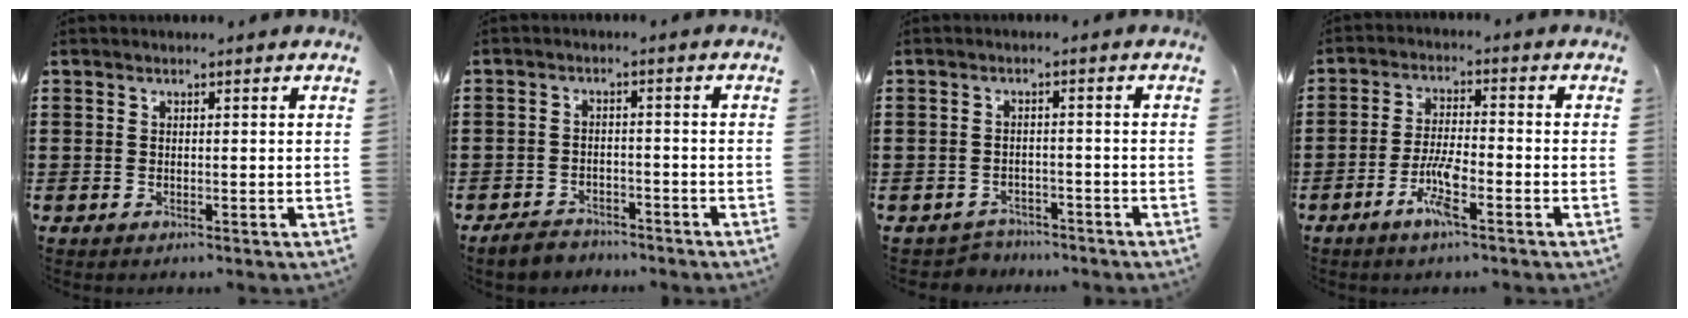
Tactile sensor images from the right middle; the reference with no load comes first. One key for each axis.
{"total": 3.1, "fx": -2.9, "fy": 1.0, "fz": 0.2, "tx": -0.008, "ty": 0.005, "tz": -0.062}
{"total": 2.5, "fx": -2.4, "fy": 0.7, "fz": -0.3, "tx": -0.004, "ty": 0.002, "tz": -0.055}
{"total": 6.2, "fx": -3.0, "fy": 1.4, "fz": 5.3, "tx": -0.113, "ty": -0.007, "tz": -0.057}